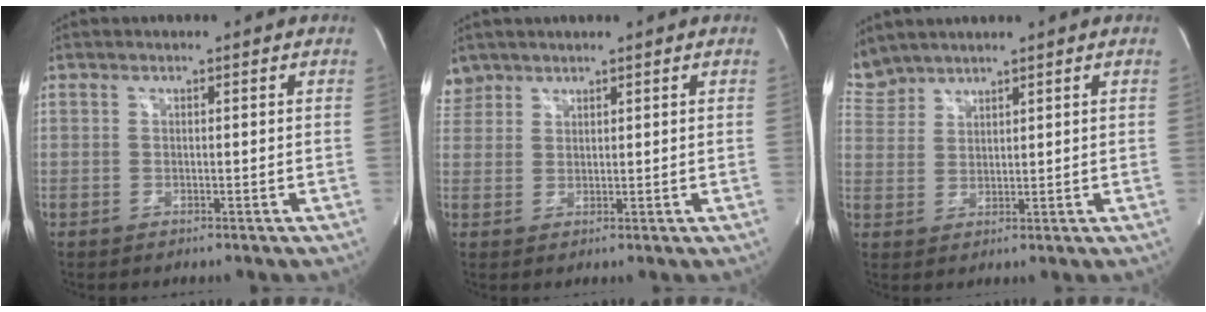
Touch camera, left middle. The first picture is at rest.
{"total": 3.1, "force": [2.6, 1.6, -0.3], "torque": [0.009, 0.009, 0.053]}
{"total": 4.6, "force": [4.5, 0.8, 0.0], "torque": [-0.013, 0.013, 0.101]}